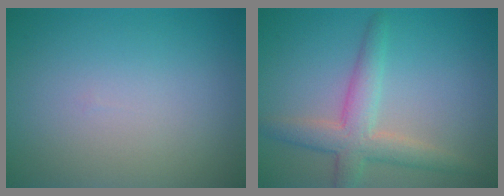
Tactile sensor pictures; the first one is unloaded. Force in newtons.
{"total": 4.2, "press": 4.2, "slide": 0.2}